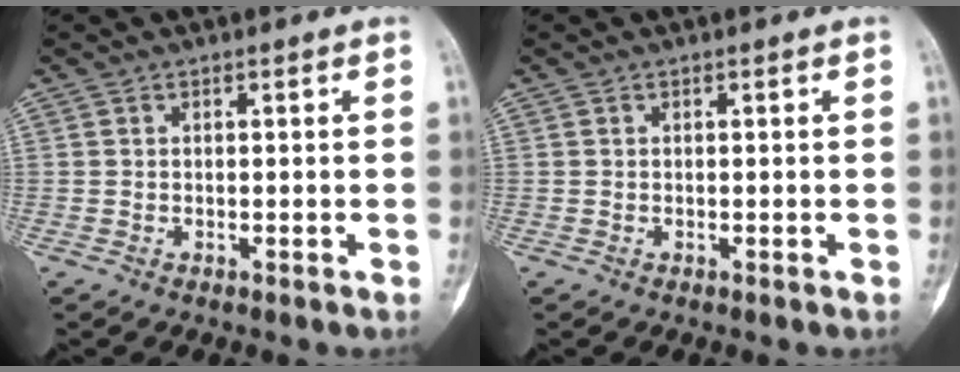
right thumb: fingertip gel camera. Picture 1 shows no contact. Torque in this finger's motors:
{"motor_torque": [0.32, -0.24, 0.30, -0.29, 0.06]}